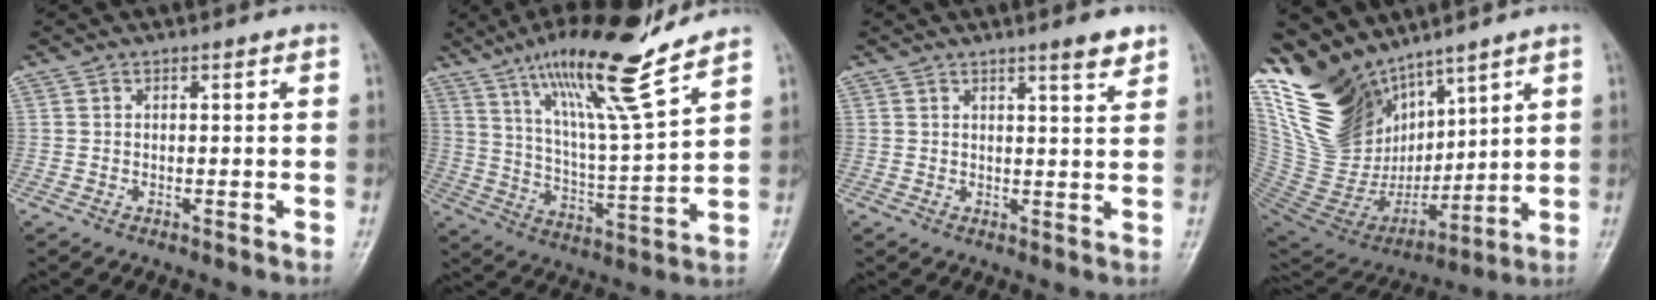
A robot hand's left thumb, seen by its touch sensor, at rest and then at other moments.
{"total": 17.7, "force": [12.6, 1.5, 12.4], "torque": [-0.200, -0.066, 0.220]}
{"total": 3.7, "force": [2.8, 0.3, 2.4], "torque": [-0.029, -0.022, 0.040]}
{"total": 21.6, "force": [14.3, 11.6, 11.3], "torque": [-0.182, -0.066, 0.289]}